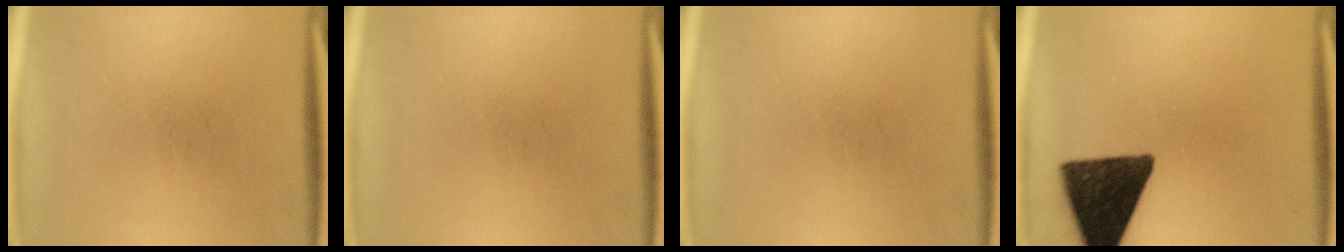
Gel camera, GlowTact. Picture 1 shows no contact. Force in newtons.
{"total": 0.0}
{"total": 0.0}
{"total": 15.1}